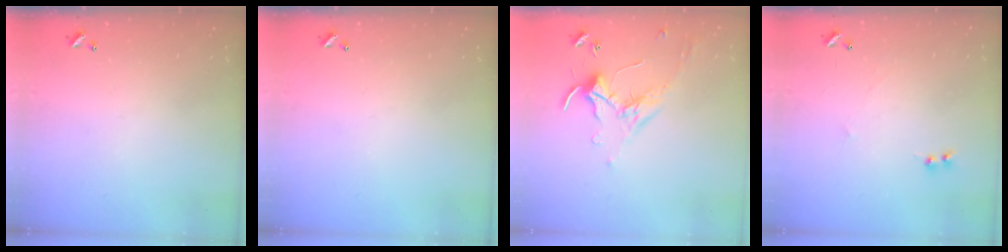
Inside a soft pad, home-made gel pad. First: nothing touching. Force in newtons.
{"total": 0.0}
{"total": 0.0}
{"total": 1.1, "press": 0.9, "slide": 0.6}